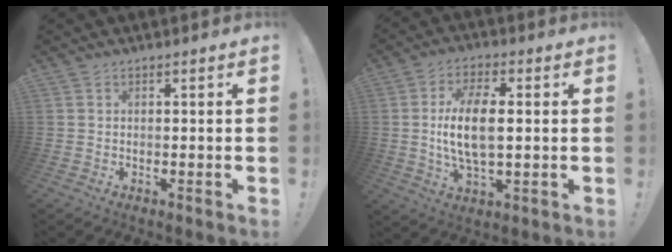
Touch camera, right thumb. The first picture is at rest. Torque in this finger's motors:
{"motor_torque": [0.30, 1.41, 1.35, -0.17, 0.15]}